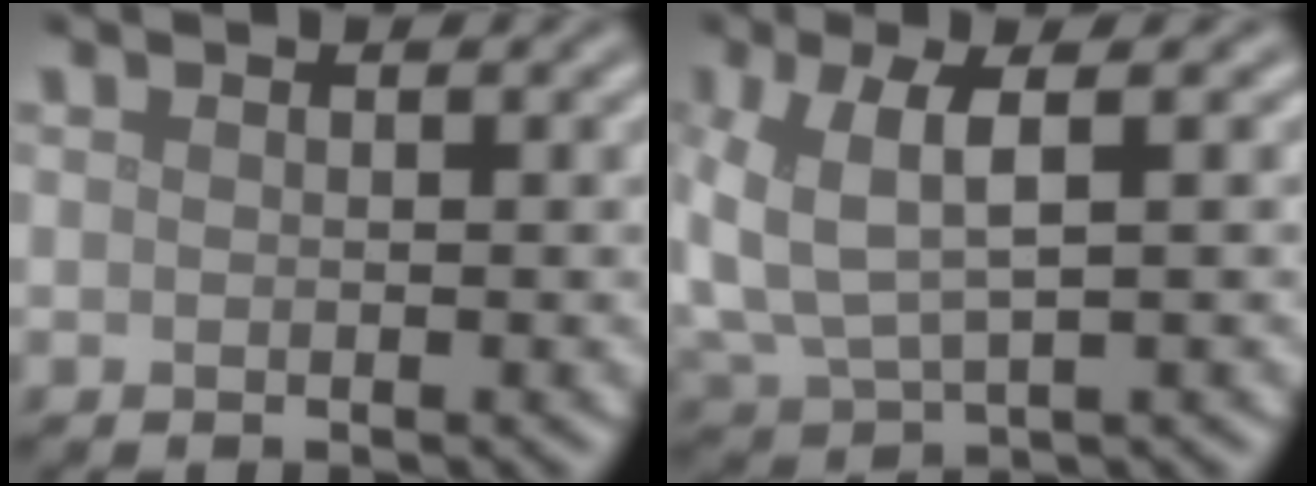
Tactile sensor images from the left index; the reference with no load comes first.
{"total": 5.9, "force": [1.0, 2.7, 5.2], "torque": [-0.129, 0.004, 0.021]}